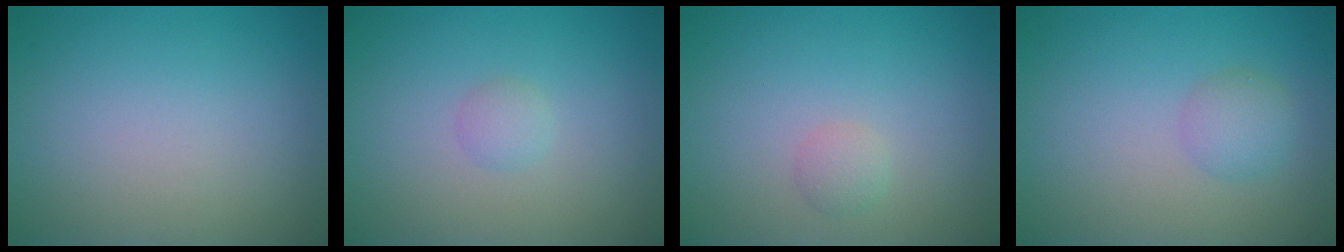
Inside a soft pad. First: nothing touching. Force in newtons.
{"total": 1.0, "press": 1.0, "slide": 0.0}
{"total": 1.0, "press": 1.0, "slide": 0.0}
{"total": 1.9, "press": 1.9, "slide": 0.1}